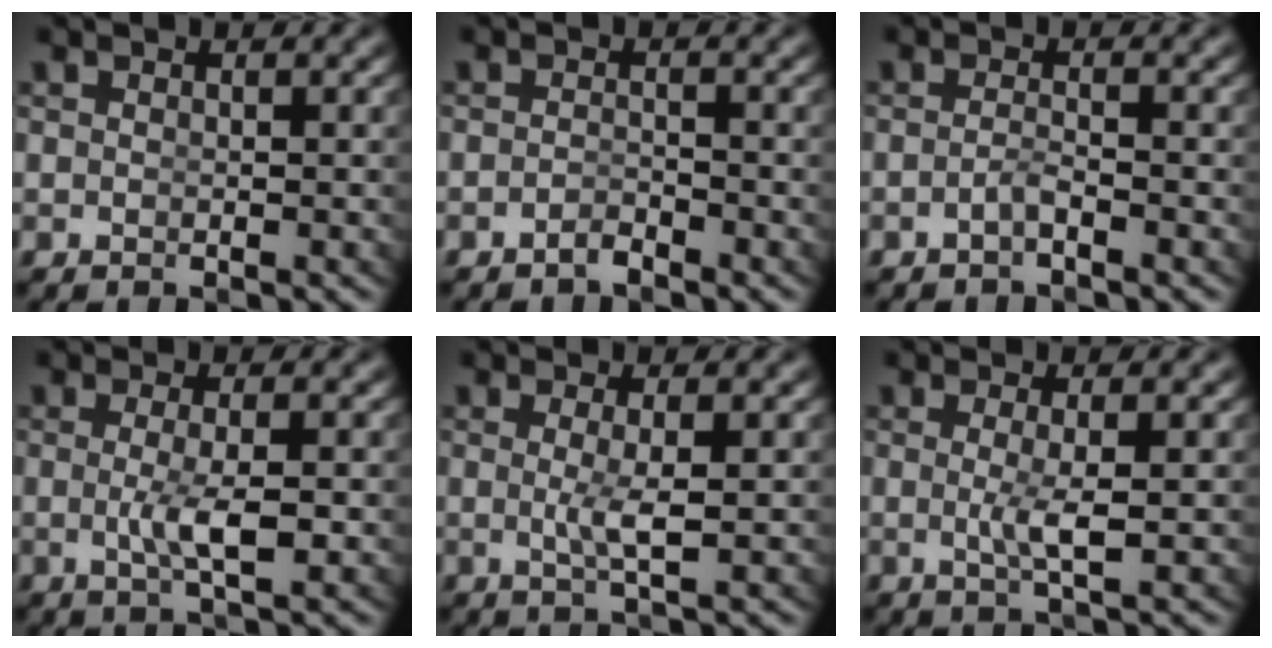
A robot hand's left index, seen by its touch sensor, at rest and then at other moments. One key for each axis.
{"total": 1.4, "fx": -1.4, "fy": -0.1, "fz": 0.2, "tx": -0.001, "ty": -0.003, "tz": -0.023}
{"total": 1.5, "fx": -1.4, "fy": -0.4, "fz": 0.4, "tx": -0.011, "ty": -0.006, "tz": -0.021}
{"total": 2.8, "fx": -0.5, "fy": -0.1, "fz": 2.7, "tx": -0.055, "ty": -0.013, "tz": 0.000}
{"total": 2.0, "fx": -0.1, "fy": -0.5, "fz": 1.9, "tx": -0.044, "ty": -0.016, "tz": 0.009}
{"total": 2.1, "fx": -0.2, "fy": -0.5, "fz": 2.0, "tx": -0.046, "ty": -0.016, "tz": 0.007}